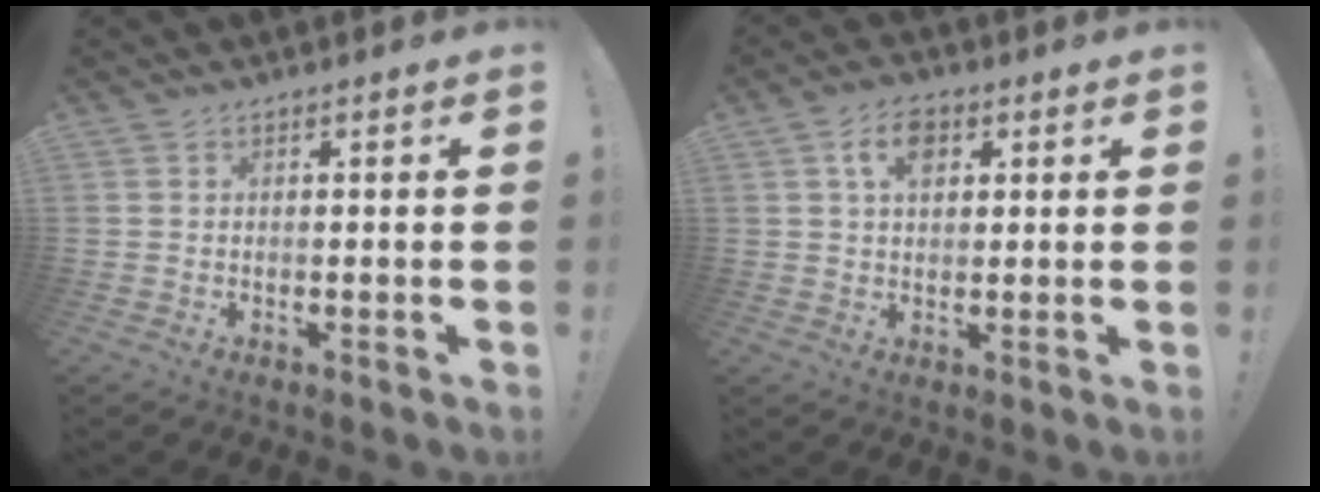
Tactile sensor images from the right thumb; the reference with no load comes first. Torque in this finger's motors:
{"motor_torque": [0.26, 0.24, 0.02, -0.01, 0.00]}